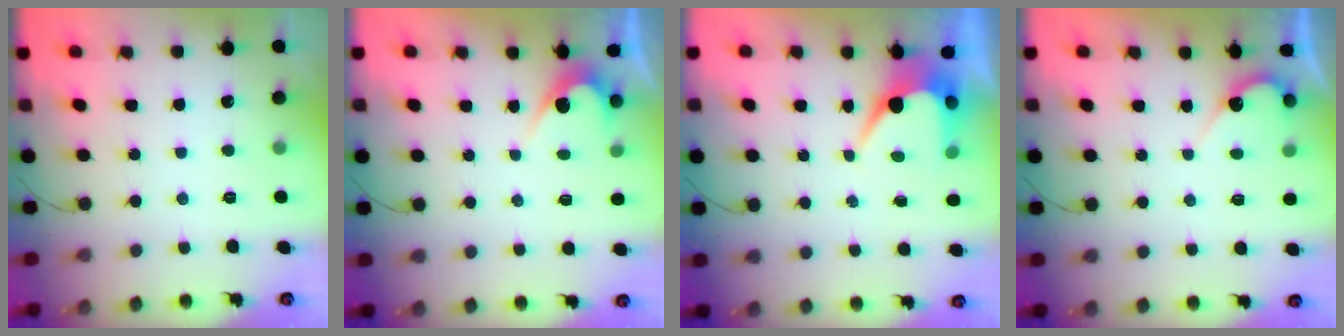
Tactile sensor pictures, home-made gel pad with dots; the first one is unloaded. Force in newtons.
{"total": 3.2, "press": 3.2, "slide": 0.3}
{"total": 6.9, "press": 6.9, "slide": 0.3}
{"total": 4.5, "press": 4.5, "slide": 0.3}